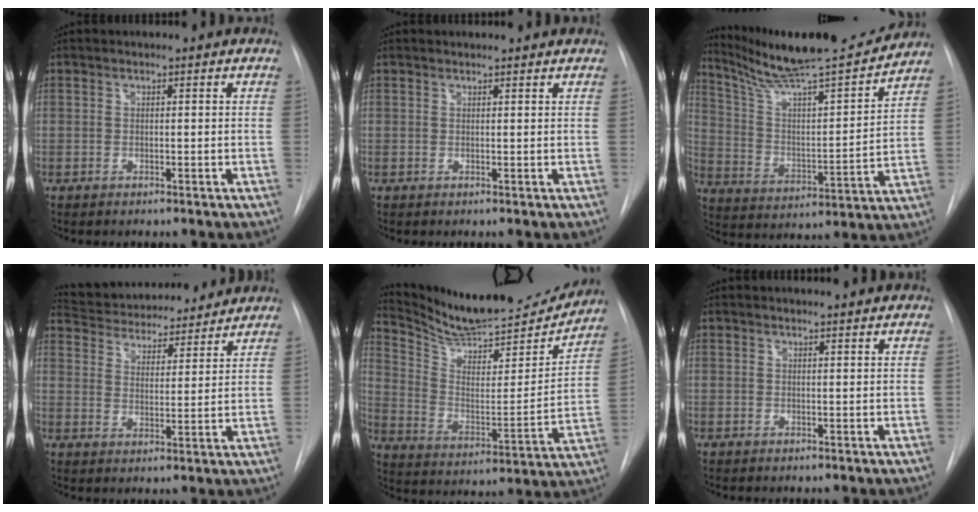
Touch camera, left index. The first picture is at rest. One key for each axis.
{"total": 1.9, "fx": 1.9, "fy": 0.1, "fz": 0.3, "tx": -0.007, "ty": 0.011, "tz": 0.019}
{"total": 19.2, "fx": 17.4, "fy": 0.3, "fz": 8.1, "tx": -0.139, "ty": -0.028, "tz": 0.280}
{"total": 16.4, "fx": 15.2, "fy": 3.9, "fz": 4.7, "tx": -0.083, "ty": 0.014, "tz": 0.224}
{"total": 19.7, "fx": 18.8, "fy": 2.7, "fz": 5.3, "tx": -0.096, "ty": -0.062, "tz": 0.285}
{"total": 1.4, "fx": 1.4, "fy": -0.3, "fz": 0.2, "tx": -0.005, "ty": -0.002, "tz": 0.013}